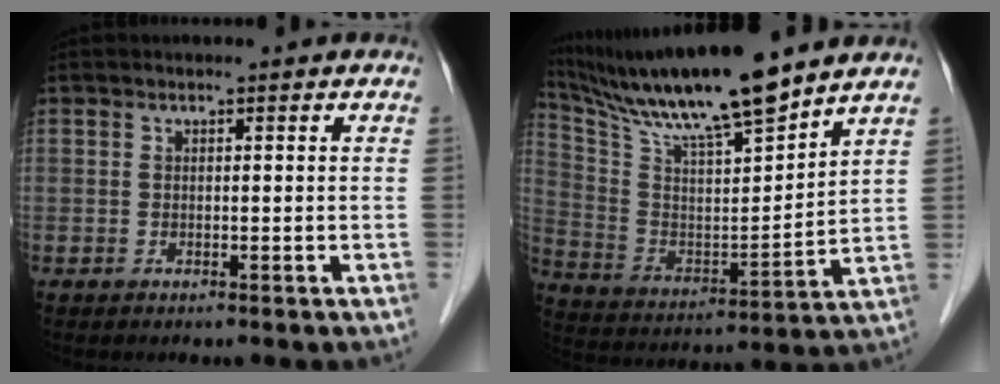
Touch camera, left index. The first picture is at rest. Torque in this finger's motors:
{"motor_torque": [0.34, -0.51, 0.29, 0.11]}